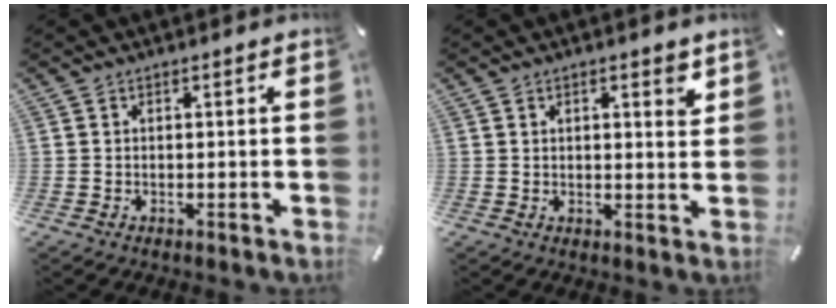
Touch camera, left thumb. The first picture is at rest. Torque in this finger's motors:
{"motor_torque": [0.13, -0.37, 0.13, 0.07, 0.00]}